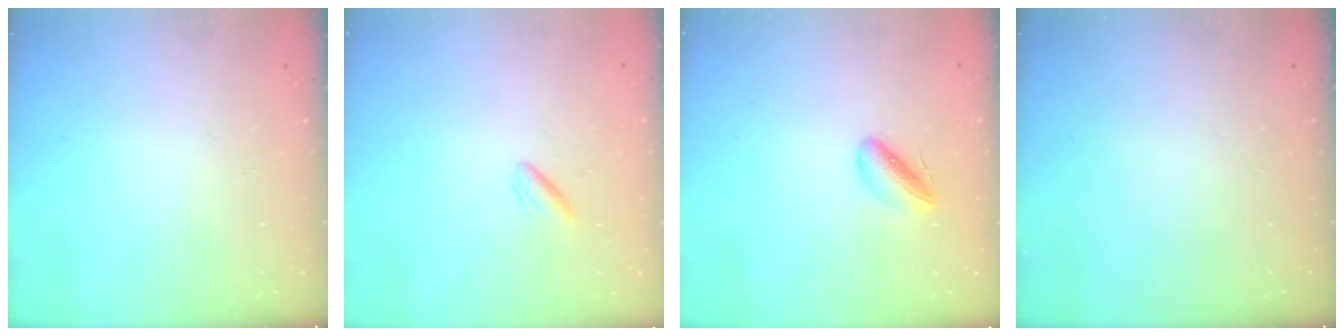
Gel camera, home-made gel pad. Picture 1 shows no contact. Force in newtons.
{"total": 2.0, "press": 1.7, "slide": 1.1}
{"total": 5.5, "press": 5.2, "slide": 1.5}
{"total": 0.0}